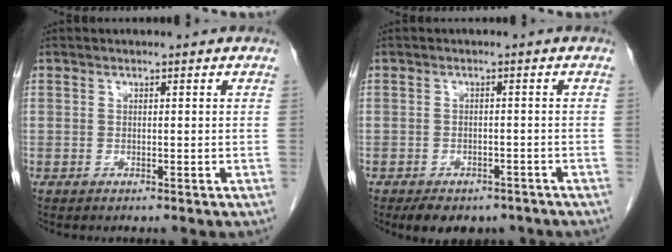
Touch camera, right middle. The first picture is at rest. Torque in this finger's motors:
{"motor_torque": [0.63, -0.50, 0.07, 0.02]}